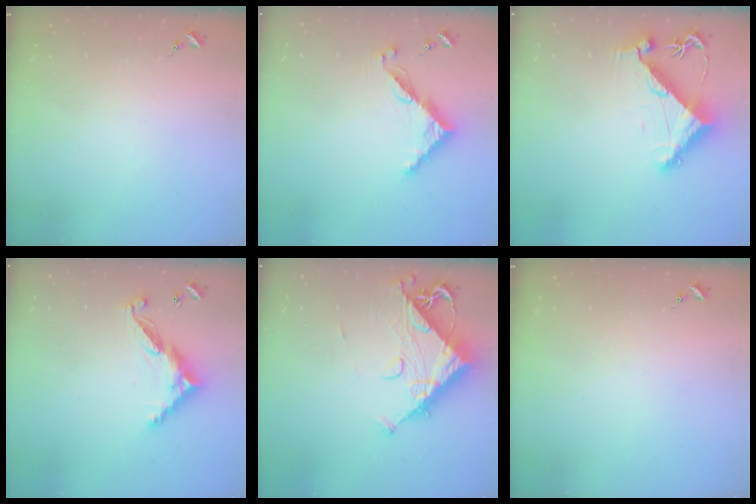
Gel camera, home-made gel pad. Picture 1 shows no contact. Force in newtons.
{"total": 7.8, "press": 7.8, "slide": 0.6}
{"total": 8.5, "press": 8.4, "slide": 1.4}
{"total": 11.7, "press": 11.7, "slide": 0.3}
{"total": 12.7, "press": 12.7, "slide": 1.5}
{"total": 0.0}